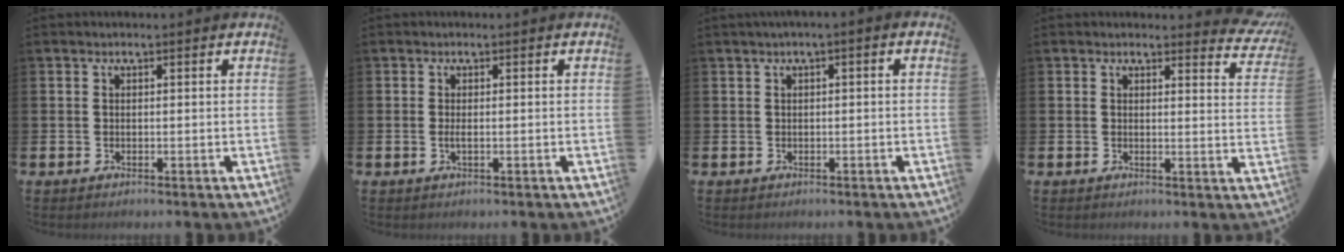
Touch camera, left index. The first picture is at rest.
{"total": 0.8, "force": [-0.1, 0.2, 0.8], "torque": [-0.020, 0.001, 0.000]}
{"total": 0.8, "force": [-0.2, 0.1, 0.7], "torque": [-0.018, 0.004, -0.003]}
{"total": 2.7, "force": [2.6, 0.7, 0.2], "torque": [0.011, -0.023, 0.040]}